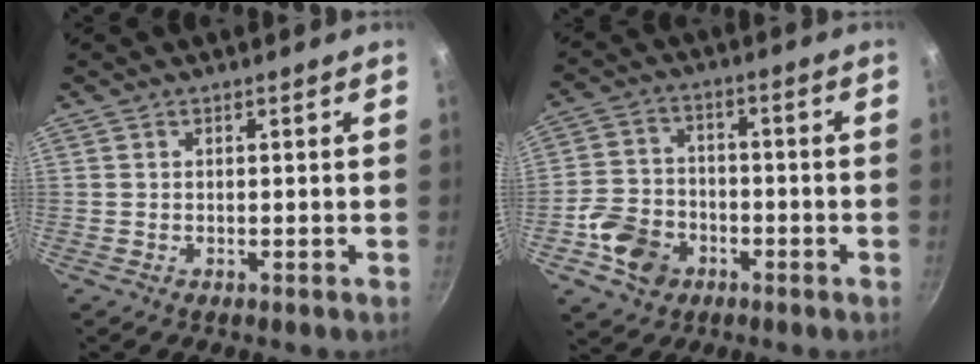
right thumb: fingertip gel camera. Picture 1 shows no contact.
{"total": 9.9, "force": [-4.1, 7.7, 4.6], "torque": [-0.069, 0.030, -0.079]}